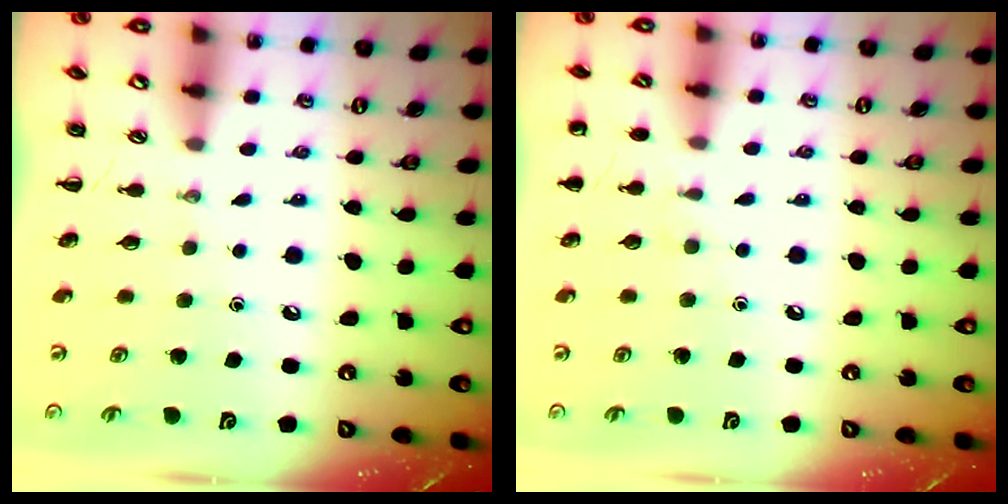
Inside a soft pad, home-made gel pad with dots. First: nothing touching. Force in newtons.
{"total": 5.8, "press": 5.6, "slide": 1.6}